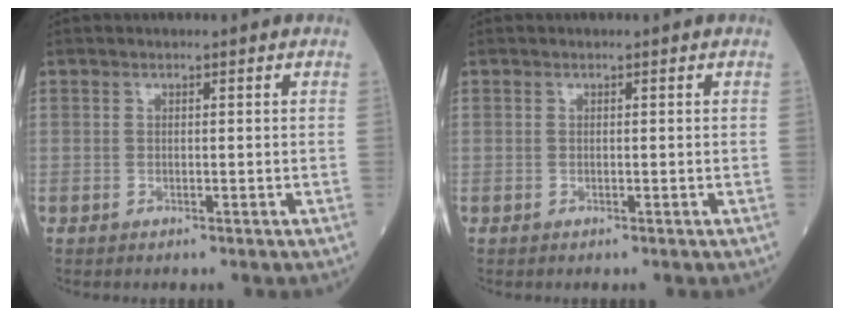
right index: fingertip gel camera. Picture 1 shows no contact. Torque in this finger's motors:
{"motor_torque": [0.01, -0.01, -0.05, 0.01]}